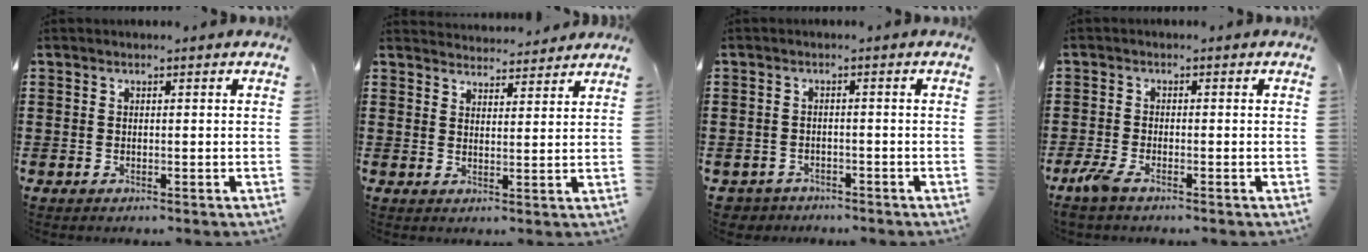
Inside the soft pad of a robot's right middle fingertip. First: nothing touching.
{"total": 3.3, "force": [3.2, 0.0, -0.6], "torque": [0.002, -0.015, 0.061]}
{"total": 2.0, "force": [-1.8, 0.6, -0.2], "torque": [-0.005, 0.000, -0.043]}
{"total": 2.7, "force": [-1.8, 0.6, 2.0], "torque": [-0.054, -0.004, -0.040]}